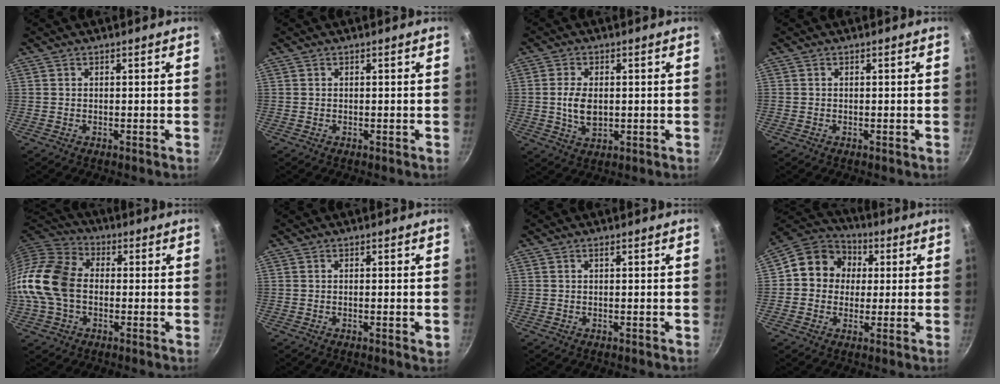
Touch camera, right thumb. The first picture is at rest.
{"total": 0.0}
{"total": 6.1, "force": [0.1, 3.8, 4.8], "torque": [-0.089, -0.005, 0.005]}
{"total": 0.0}
{"total": 14.8, "force": [-1.1, 10.8, 10.0], "torque": [-0.178, 0.027, -0.038]}
{"total": 1.8, "force": [-0.4, 0.4, 1.8], "torque": [-0.027, -0.003, -0.007]}
{"total": 0.6, "force": [0.1, 0.1, 0.6], "torque": [-0.011, 0.002, 0.000]}
{"total": 11.7, "force": [1.6, 10.4, 5.1], "torque": [-0.050, 0.020, 0.007]}